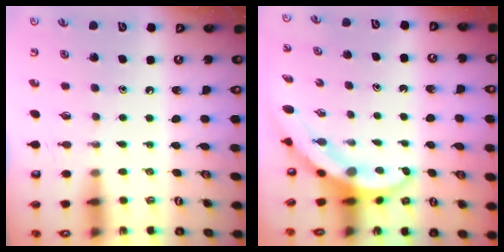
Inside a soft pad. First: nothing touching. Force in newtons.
{"total": 4.5, "press": 4.5, "slide": 0.3}